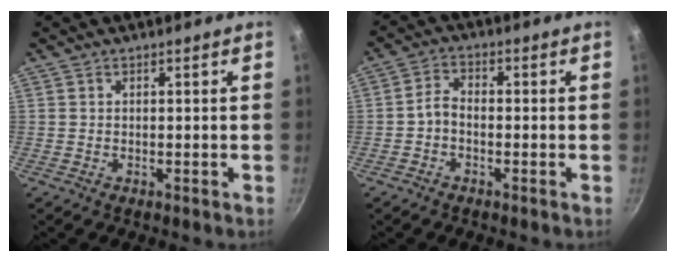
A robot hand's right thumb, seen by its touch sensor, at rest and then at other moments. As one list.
[{"total": 3.3, "force": [-1.3, 2.2, 2.1], "torque": [-0.041, 0.024, -0.032]}]